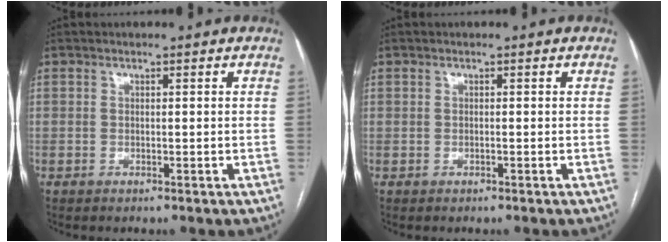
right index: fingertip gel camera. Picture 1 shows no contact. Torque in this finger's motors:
{"motor_torque": [0.01, 0.12, 0.00, 0.00]}